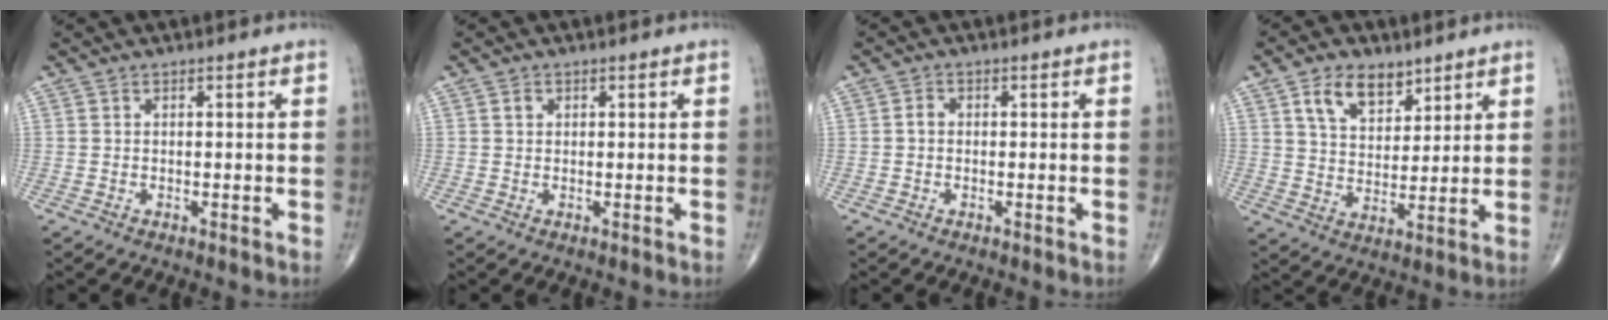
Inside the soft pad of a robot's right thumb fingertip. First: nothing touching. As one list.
[{"total": 1.0, "force": [0.4, 0.8, 0.4], "torque": [0.003, 0.001, 0.005]}, {"total": 1.4, "force": [-0.1, 1.1, 0.8], "torque": [-0.008, 0.005, -0.004]}, {"total": 9.2, "force": [5.4, 5.4, 5.1], "torque": [-0.061, -0.030, 0.100]}]